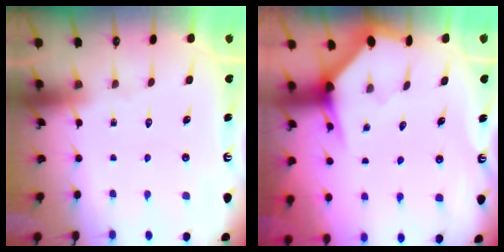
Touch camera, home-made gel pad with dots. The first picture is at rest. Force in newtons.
{"total": 4.7, "press": 4.6, "slide": 0.5}